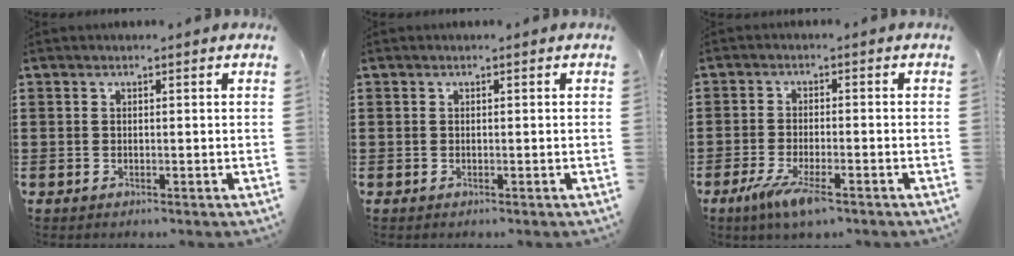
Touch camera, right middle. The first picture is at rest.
{"total": 0.0}
{"total": 5.9, "force": [-3.4, 1.1, 4.7], "torque": [-0.107, -0.021, -0.063]}